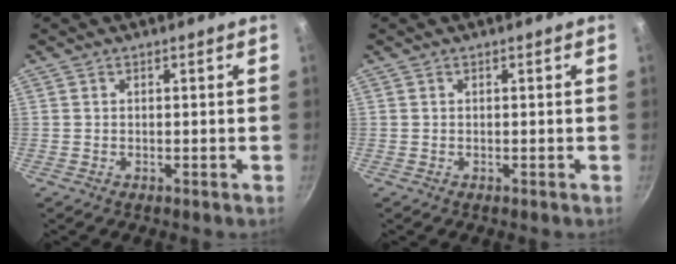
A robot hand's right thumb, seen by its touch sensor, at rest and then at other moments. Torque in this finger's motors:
{"motor_torque": [0.00, 0.00, 0.00, 0.00, 0.01]}